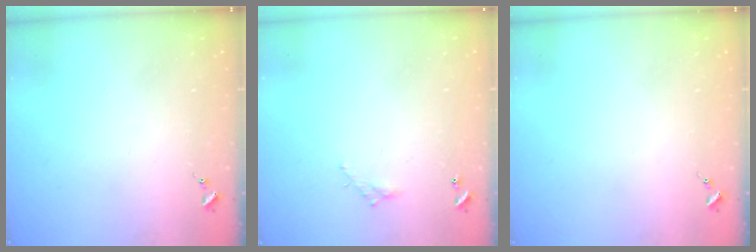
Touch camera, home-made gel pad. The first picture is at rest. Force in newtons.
{"total": 3.5, "press": 3.5, "slide": 0.2}
{"total": 0.0}